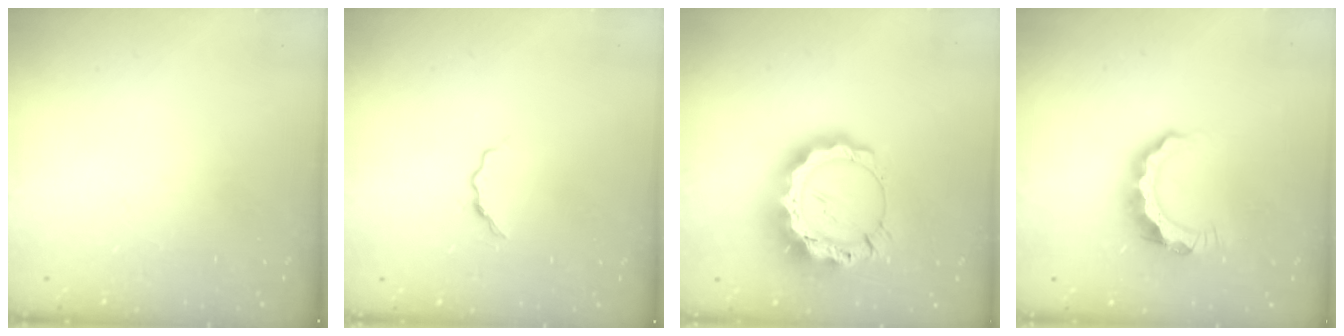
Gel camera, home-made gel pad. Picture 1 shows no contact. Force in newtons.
{"total": 4.7, "press": 4.6, "slide": 0.7}
{"total": 17.8, "press": 17.7, "slide": 1.6}
{"total": 9.1, "press": 9.1, "slide": 0.6}